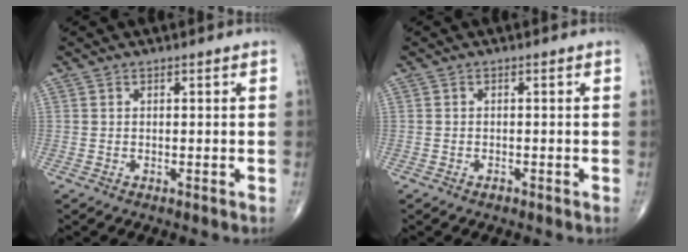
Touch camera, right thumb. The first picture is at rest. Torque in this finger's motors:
{"motor_torque": [-0.23, -0.06, -0.10, 0.00, -0.02]}